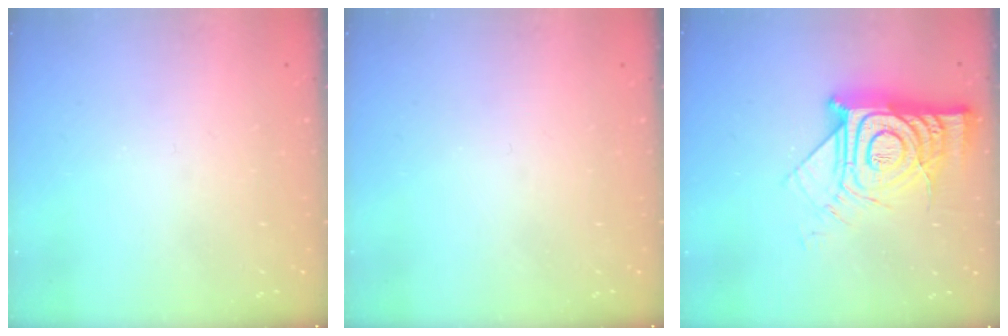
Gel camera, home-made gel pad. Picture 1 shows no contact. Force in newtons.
{"total": 0.0}
{"total": 17.1, "press": 17.0, "slide": 1.5}